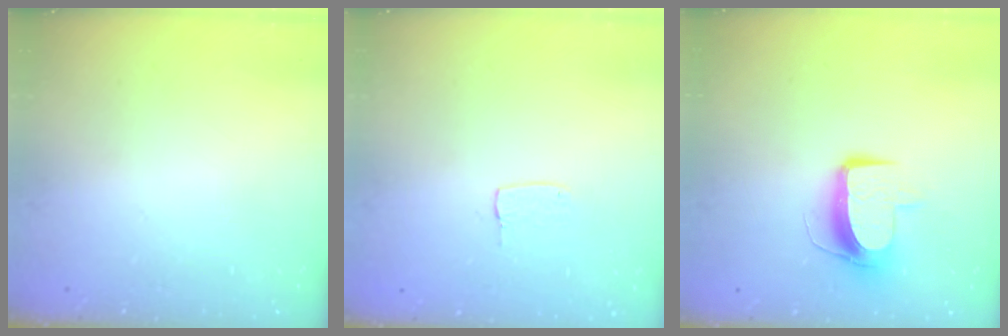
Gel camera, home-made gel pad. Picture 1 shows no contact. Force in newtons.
{"total": 3.2, "press": 3.2, "slide": 0.2}
{"total": 9.9, "press": 9.9, "slide": 0.6}